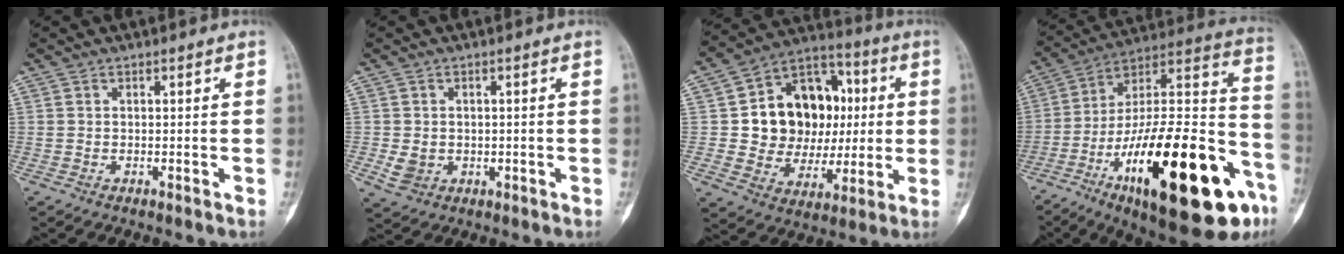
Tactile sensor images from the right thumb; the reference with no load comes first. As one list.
[{"total": 3.5, "force": [-0.2, 3.1, 1.7], "torque": [-0.018, 0.001, 0.008]}, {"total": 19.9, "force": [2.3, 15.5, 12.2], "torque": [-0.126, 0.020, 0.046]}, {"total": 36.9, "force": [-15.9, 12.1, 31.0], "torque": [-0.429, 0.064, -0.247]}]